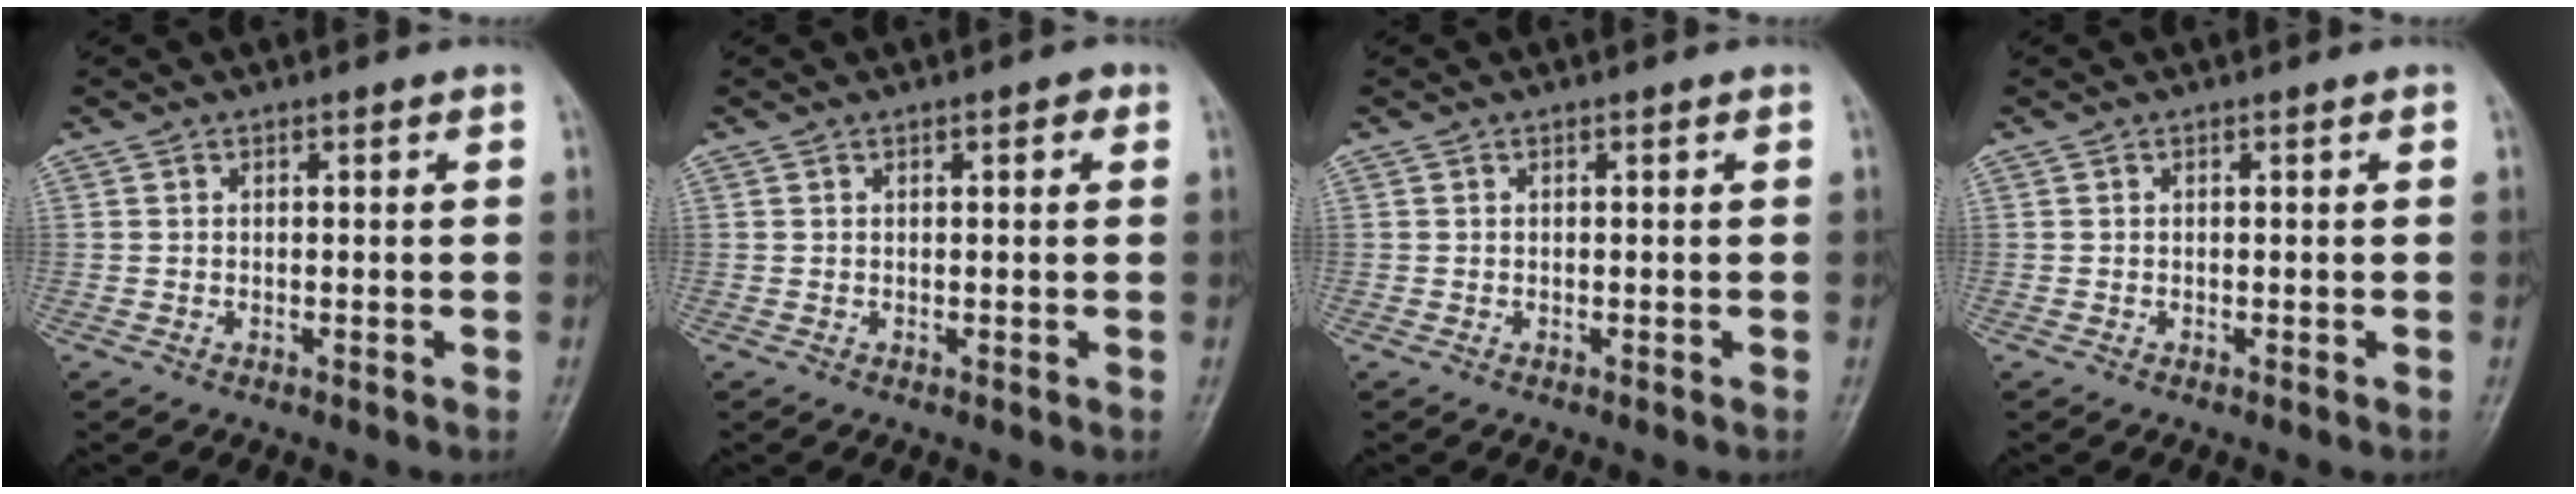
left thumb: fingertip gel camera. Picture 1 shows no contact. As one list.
[{"total": 1.7, "force": [0.7, 0.8, 1.3], "torque": [-0.014, 0.001, 0.007]}, {"total": 0.0}, {"total": 0.0}]